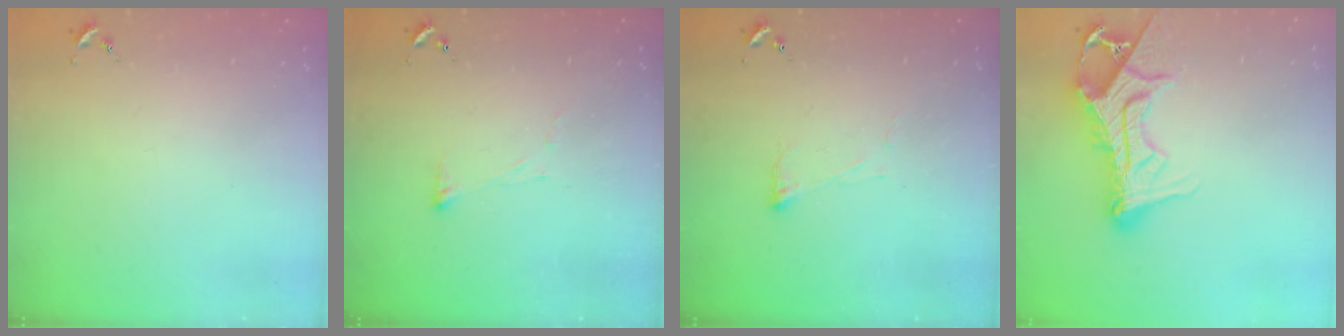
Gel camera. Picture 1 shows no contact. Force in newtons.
{"total": 3.7, "press": 3.6, "slide": 0.6}
{"total": 4.0, "press": 3.8, "slide": 0.9}
{"total": 17.6, "press": 17.5, "slide": 1.6}